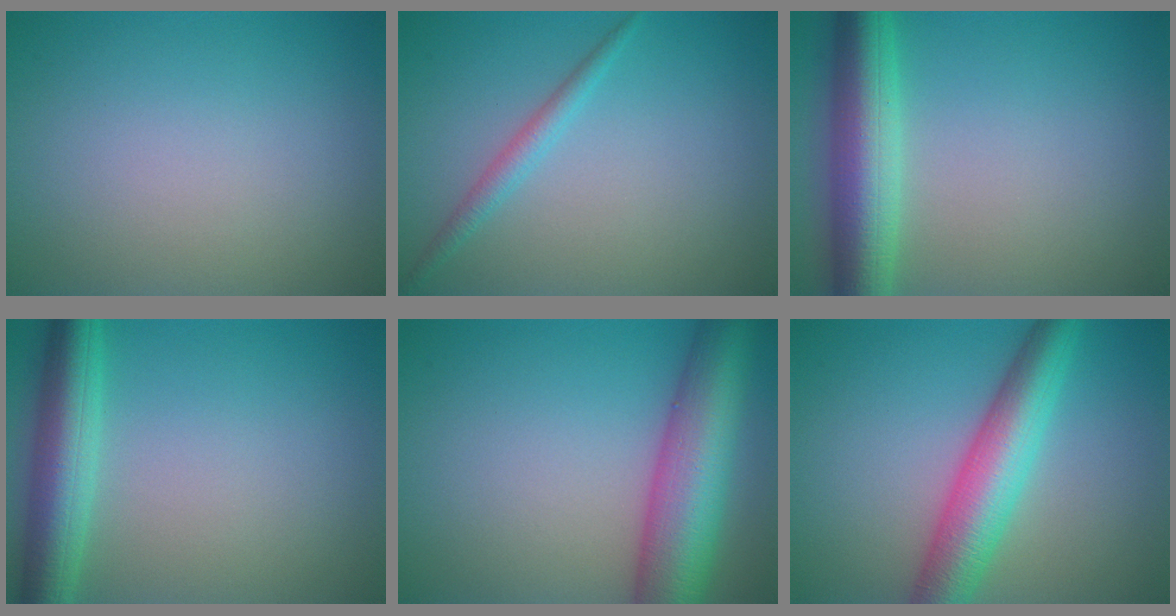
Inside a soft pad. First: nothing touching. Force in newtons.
{"total": 1.7, "press": 1.7, "slide": 0.1}
{"total": 6.9, "press": 6.9, "slide": 0.2}
{"total": 5.7, "press": 5.7, "slide": 0.3}
{"total": 10.1, "press": 10.1, "slide": 0.3}
{"total": 6.9, "press": 6.9, "slide": 0.0}